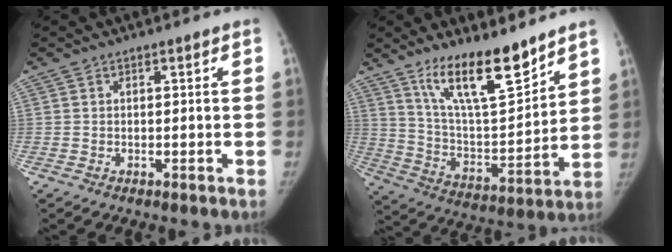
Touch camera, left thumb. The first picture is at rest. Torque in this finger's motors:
{"motor_torque": [0.36, 0.13, 1.56, -1.21, 0.37]}